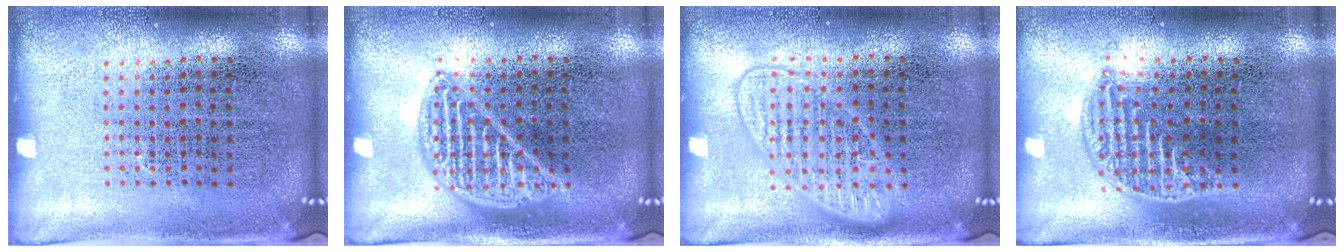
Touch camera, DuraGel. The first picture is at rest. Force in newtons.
{"total": 2.2, "press": 2.1, "slide": 0.3}
{"total": 1.5, "press": 1.5, "slide": 0.2}
{"total": 1.2, "press": 1.1, "slide": 0.5}